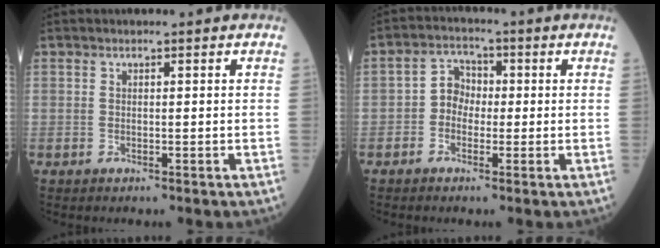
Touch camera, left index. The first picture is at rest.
{"total": 3.9, "force": [-0.6, 3.2, 2.2], "torque": [-0.035, 0.015, -0.022]}